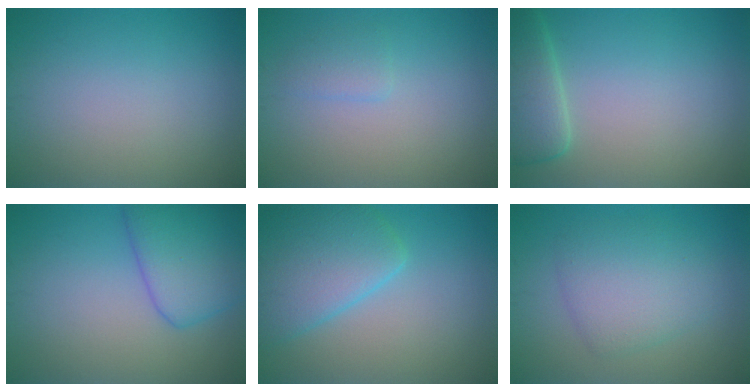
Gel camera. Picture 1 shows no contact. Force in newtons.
{"total": 1.3, "press": 1.3, "slide": 0.1}
{"total": 4.2, "press": 4.1, "slide": 0.4}
{"total": 5.6, "press": 5.6, "slide": 0.4}
{"total": 6.2, "press": 6.2, "slide": 0.4}
{"total": 4.4, "press": 4.4, "slide": 0.2}